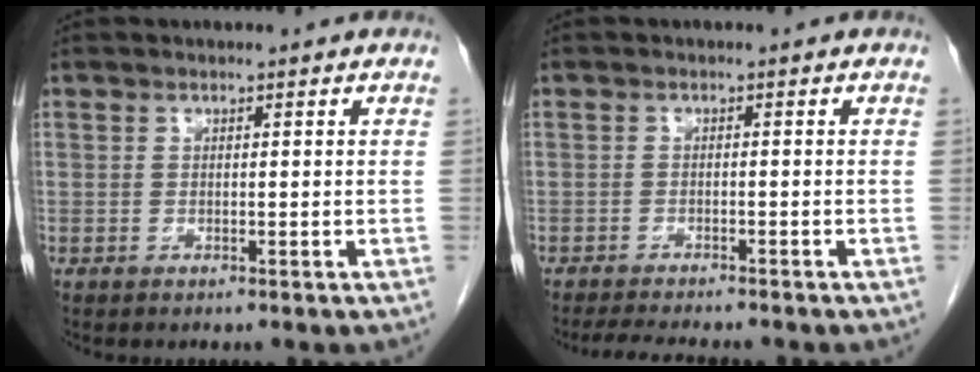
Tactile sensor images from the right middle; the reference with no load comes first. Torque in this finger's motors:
{"motor_torque": [0.11, -0.06, 0.04, 0.01]}